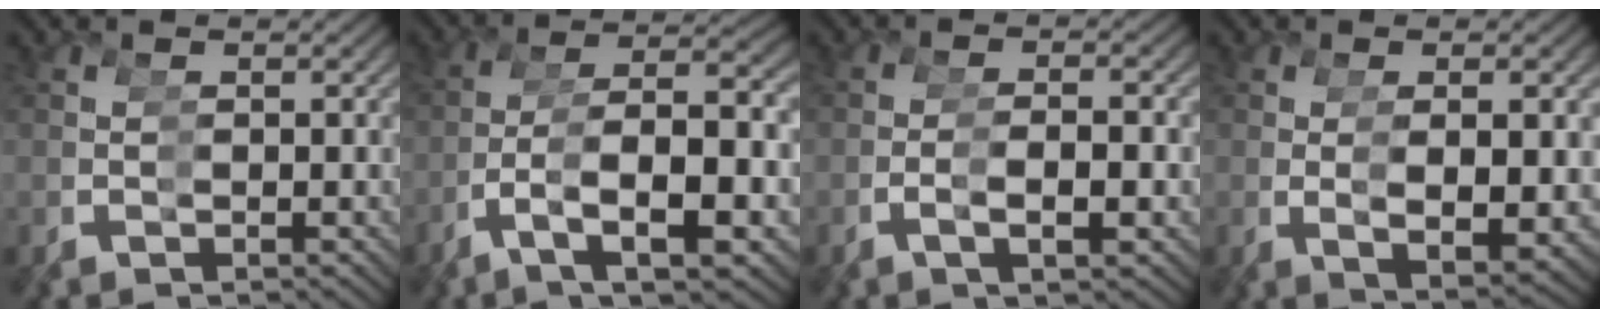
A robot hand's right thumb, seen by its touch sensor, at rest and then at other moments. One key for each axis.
{"total": 8.2, "fx": -0.5, "fy": 4.7, "fz": 6.7, "tx": -0.129, "ty": 0.006, "tz": -0.002}
{"total": 1.7, "fx": -0.4, "fy": -0.8, "fz": 1.5, "tx": -0.021, "ty": 0.025, "tz": -0.011}
{"total": 3.5, "fx": 0.1, "fy": 0.5, "fz": 3.5, "tx": -0.058, "ty": 0.015, "tz": 0.002}